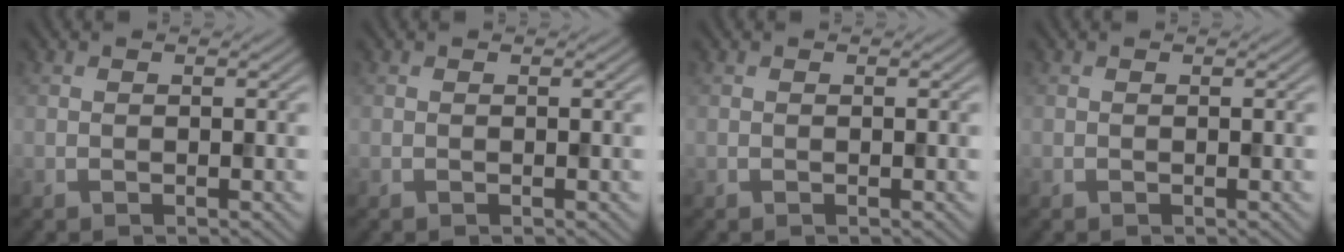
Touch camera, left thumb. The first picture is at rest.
{"total": 0.0}
{"total": 0.0}
{"total": 0.0}